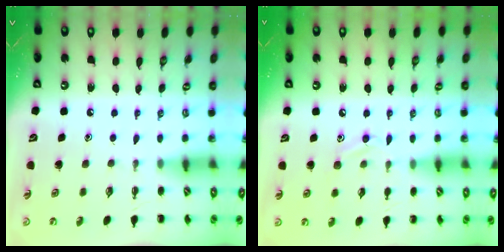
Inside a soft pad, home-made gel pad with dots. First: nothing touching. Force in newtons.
{"total": 8.9, "press": 8.7, "slide": 1.9}